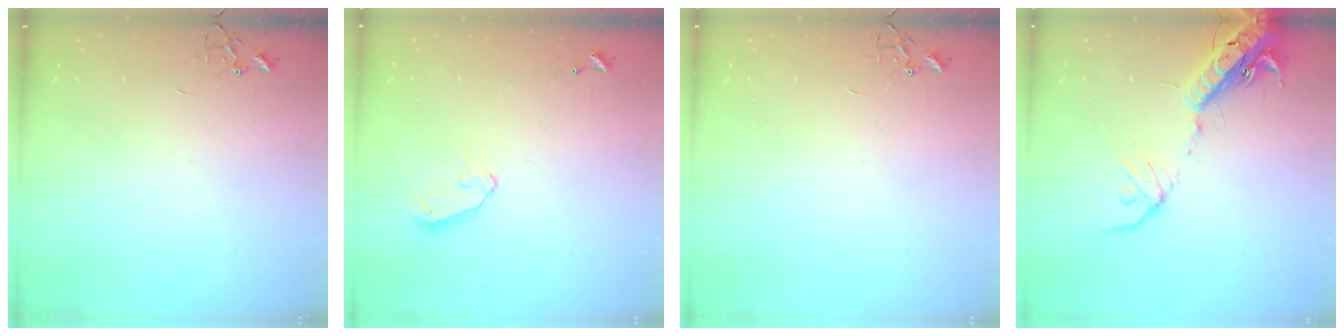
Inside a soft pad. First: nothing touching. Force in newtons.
{"total": 6.2, "press": 6.2, "slide": 0.6}
{"total": 0.0}
{"total": 17.9, "press": 17.4, "slide": 4.3}